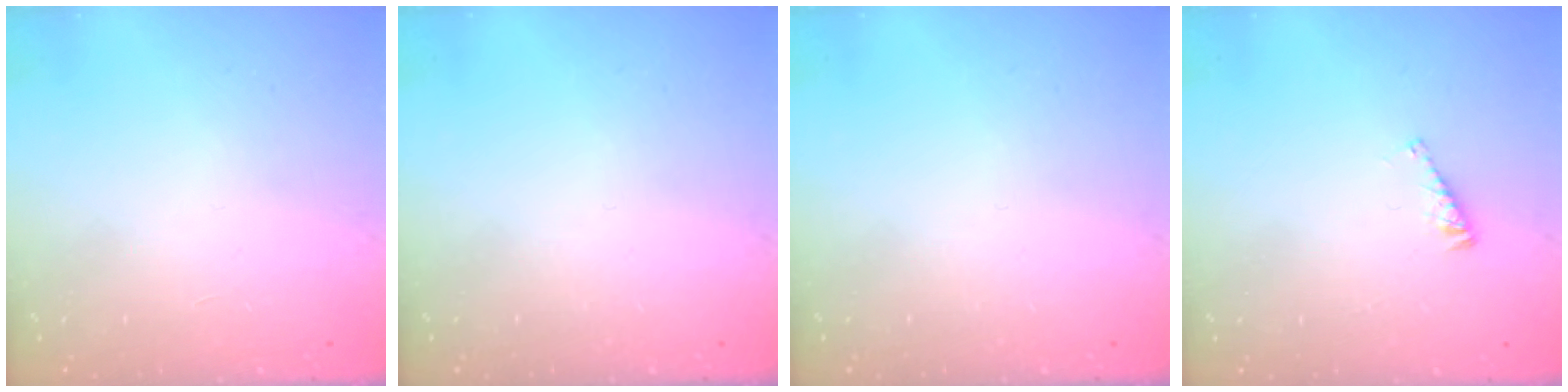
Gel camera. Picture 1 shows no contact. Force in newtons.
{"total": 0.0}
{"total": 0.0}
{"total": 2.9, "press": 2.9, "slide": 0.4}